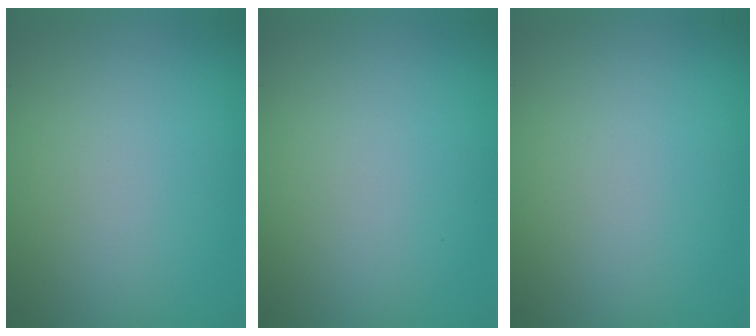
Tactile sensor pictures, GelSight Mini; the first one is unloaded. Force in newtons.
{"total": 0.0}
{"total": 0.0}